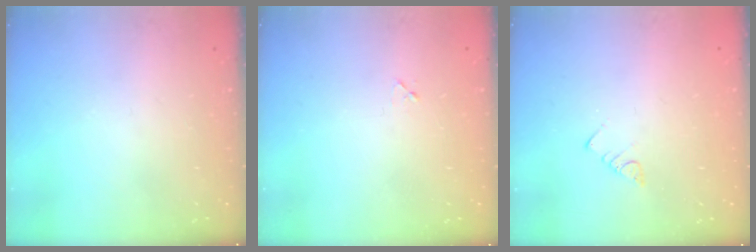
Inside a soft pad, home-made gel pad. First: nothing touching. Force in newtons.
{"total": 2.2, "press": 2.2, "slide": 0.1}
{"total": 2.5, "press": 2.5, "slide": 0.5}